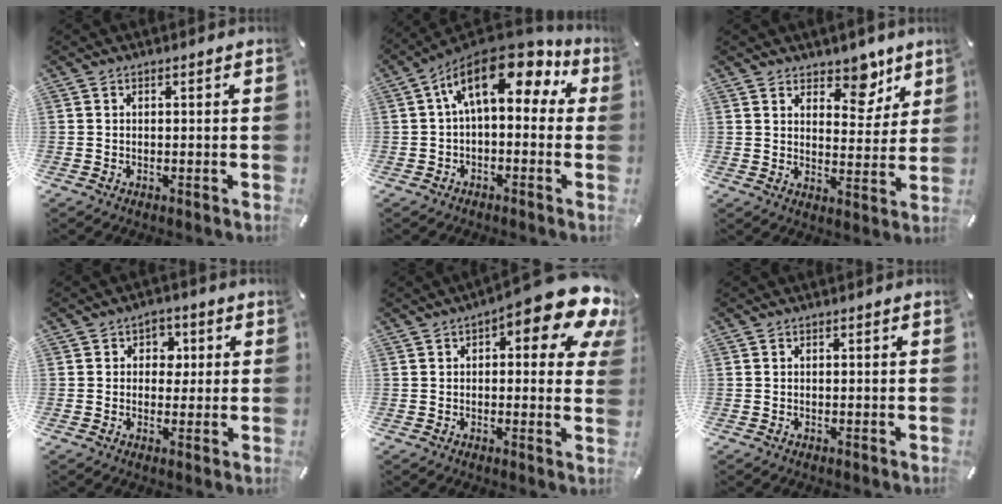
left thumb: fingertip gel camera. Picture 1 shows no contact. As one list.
[{"total": 14.4, "force": [5.6, 7.3, 11.0], "torque": [-0.207, -0.035, 0.095]}, {"total": 8.4, "force": [6.5, 4.5, 2.9], "torque": [-0.012, -0.054, 0.110]}, {"total": 4.6, "force": [0.7, 4.0, 2.1], "torque": [-0.019, -0.001, 0.003]}, {"total": 14.5, "force": [7.3, 5.0, 11.5], "torque": [-0.145, -0.054, 0.118]}, {"total": 0.0}]